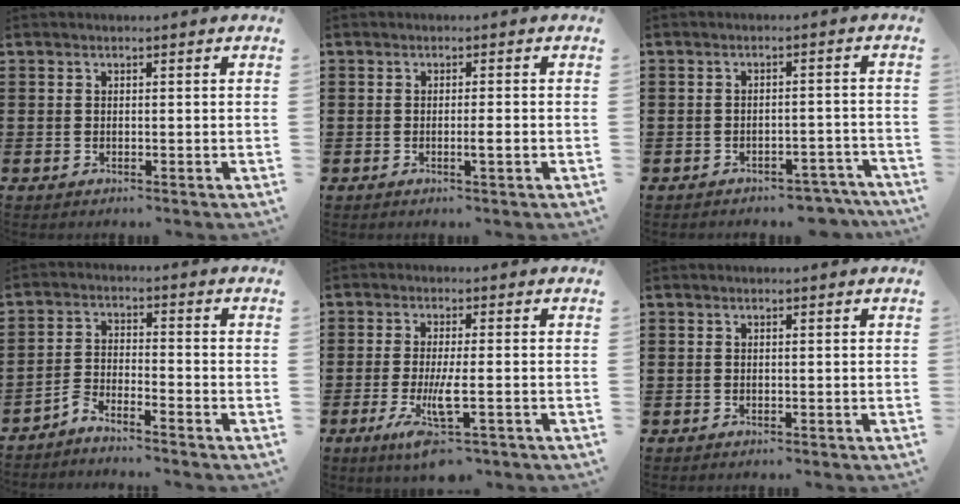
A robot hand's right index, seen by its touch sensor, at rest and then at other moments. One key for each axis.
{"total": 1.9, "fx": -0.6, "fy": -0.1, "fz": 1.8, "tx": -0.029, "ty": -0.003, "tz": -0.011}
{"total": 2.9, "fx": -2.8, "fy": 0.4, "fz": 0.5, "tx": -0.010, "ty": 0.001, "tz": -0.058}
{"total": 3.6, "fx": -3.6, "fy": -0.1, "fz": 0.3, "tx": -0.018, "ty": 0.000, "tz": -0.077}
{"total": 6.3, "fx": -2.6, "fy": 1.1, "fz": 5.6, "tx": -0.128, "ty": -0.021, "tz": -0.051}
{"total": 0.0}